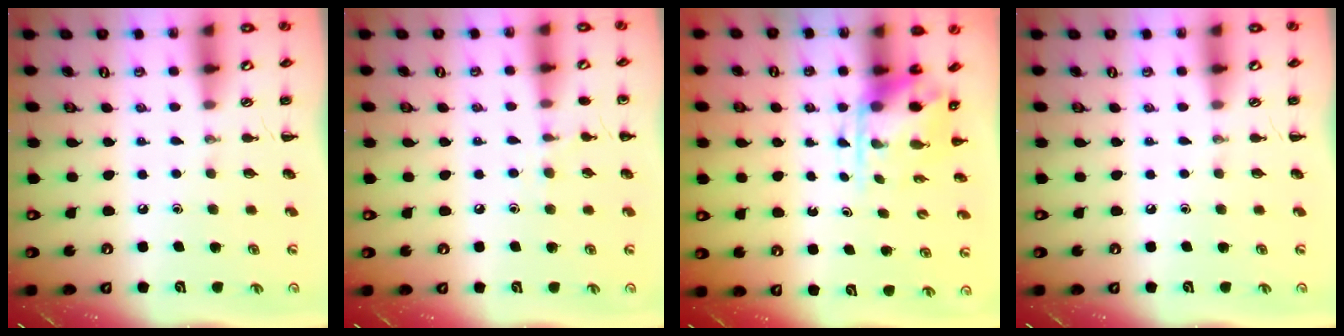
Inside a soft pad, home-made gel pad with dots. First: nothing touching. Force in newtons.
{"total": 6.4, "press": 6.1, "slide": 1.9}
{"total": 3.9, "press": 3.8, "slide": 0.6}
{"total": 0.0}